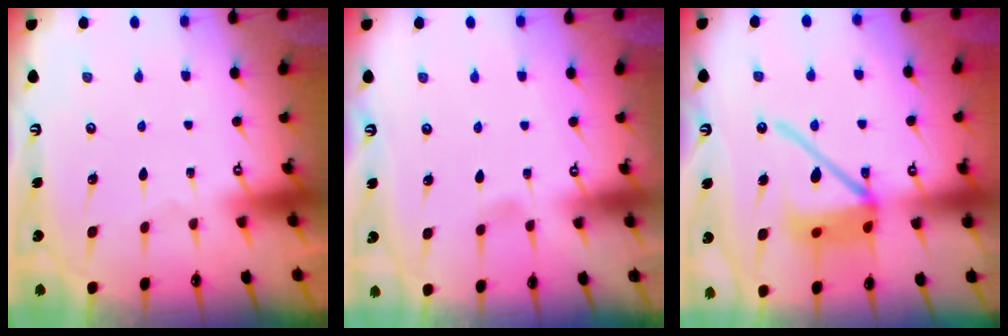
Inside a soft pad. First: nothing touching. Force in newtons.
{"total": 3.7, "press": 3.7, "slide": 0.6}
{"total": 15.5, "press": 15.4, "slide": 1.8}